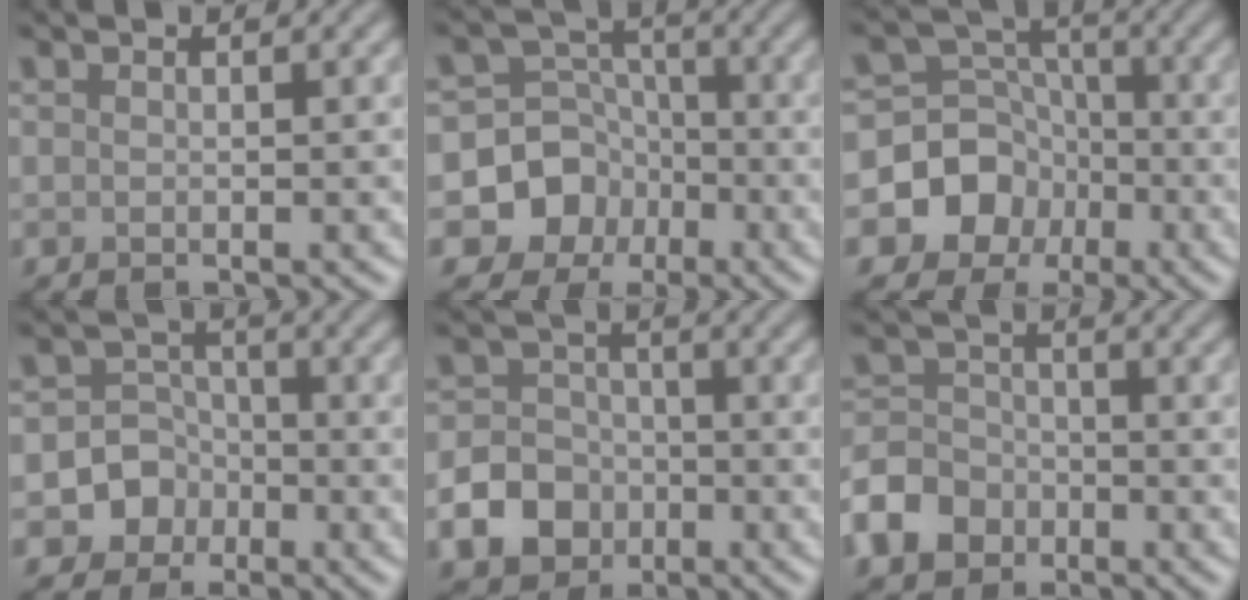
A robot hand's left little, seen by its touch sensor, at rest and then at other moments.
{"total": 7.7, "force": [-3.2, 6.9, 1.1], "torque": [0.005, 0.005, -0.078]}
{"total": 8.1, "force": [-3.1, 7.2, 1.9], "torque": [-0.008, 0.012, -0.080]}
{"total": 4.9, "force": [-2.0, 4.5, 0.6], "torque": [0.019, 0.007, -0.057]}
{"total": 6.2, "force": [-2.7, 5.2, 2.1], "torque": [-0.024, -0.006, -0.072]}
{"total": 5.9, "force": [-3.3, 4.4, 2.0], "torque": [-0.039, -0.005, -0.078]}